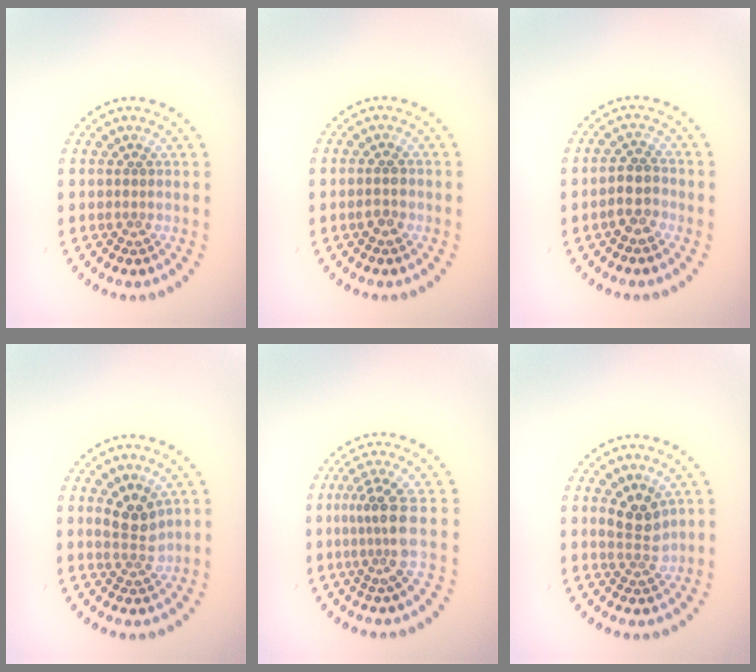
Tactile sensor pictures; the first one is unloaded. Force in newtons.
{"total": 1.3, "press": 1.3, "slide": 0.2}
{"total": 2.4, "press": 2.2, "slide": 0.9}
{"total": 2.6, "press": 2.4, "slide": 1.0}
{"total": 3.5, "press": 2.4, "slide": 2.5}
{"total": 2.6, "press": 2.4, "slide": 1.0}